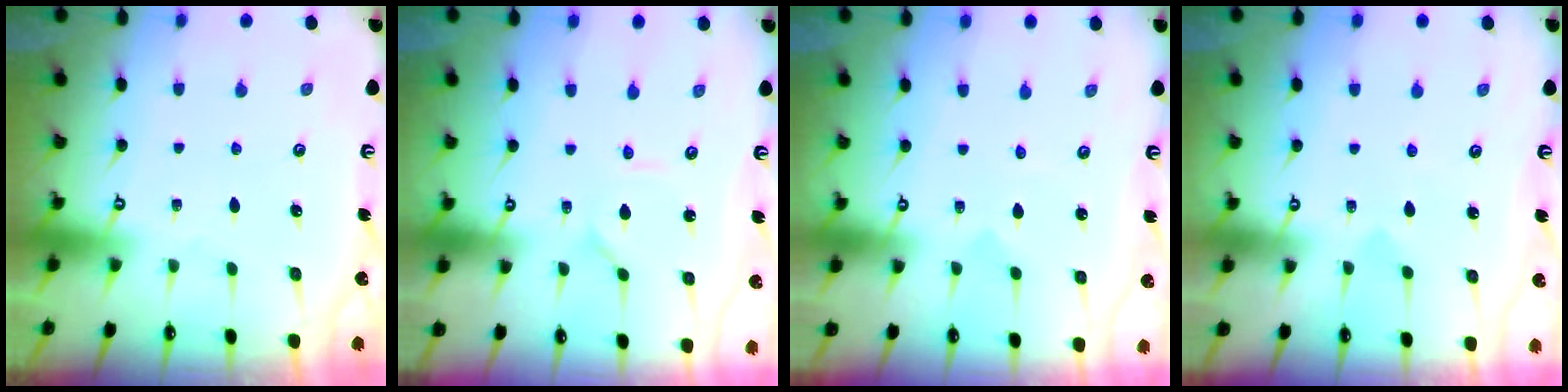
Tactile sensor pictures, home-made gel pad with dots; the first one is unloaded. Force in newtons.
{"total": 1.1, "press": 1.1, "slide": 0.0}
{"total": 0.0}
{"total": 3.0, "press": 3.0, "slide": 0.2}